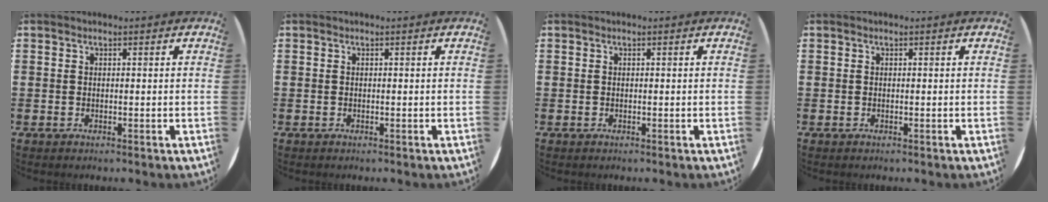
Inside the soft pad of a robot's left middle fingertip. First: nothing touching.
{"total": 0.0}
{"total": 0.0}
{"total": 0.0}